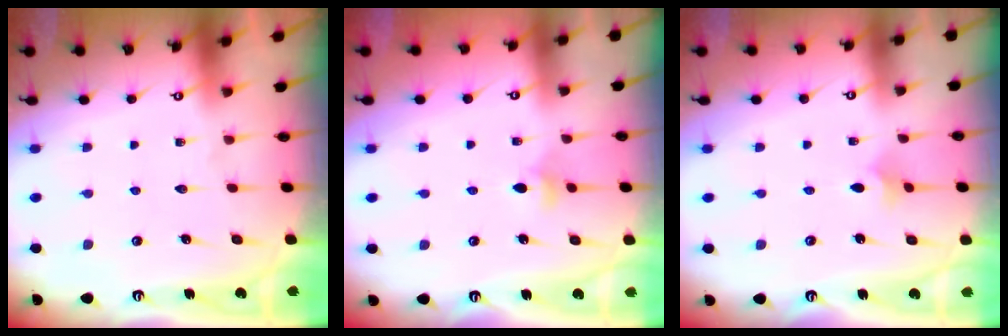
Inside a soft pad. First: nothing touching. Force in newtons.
{"total": 3.7, "press": 3.6, "slide": 0.8}
{"total": 3.5, "press": 3.4, "slide": 0.7}